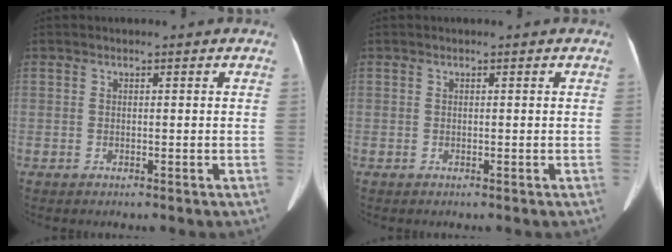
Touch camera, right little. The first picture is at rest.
{"total": 0.0}